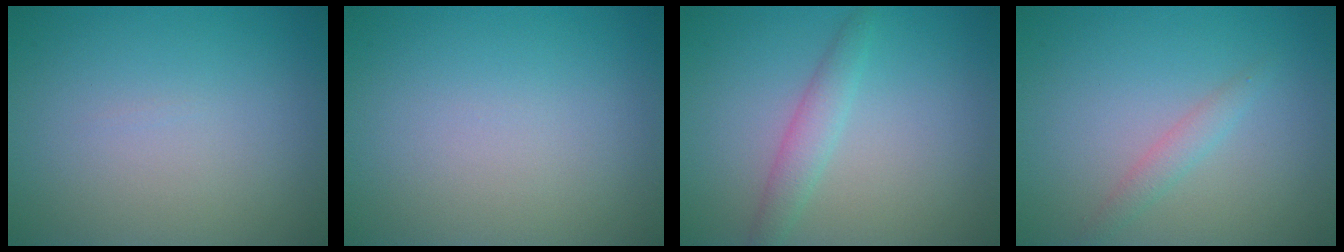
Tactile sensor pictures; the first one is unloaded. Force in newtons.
{"total": 0.0}
{"total": 2.0, "press": 2.0, "slide": 0.1}
{"total": 1.4, "press": 1.4, "slide": 0.0}